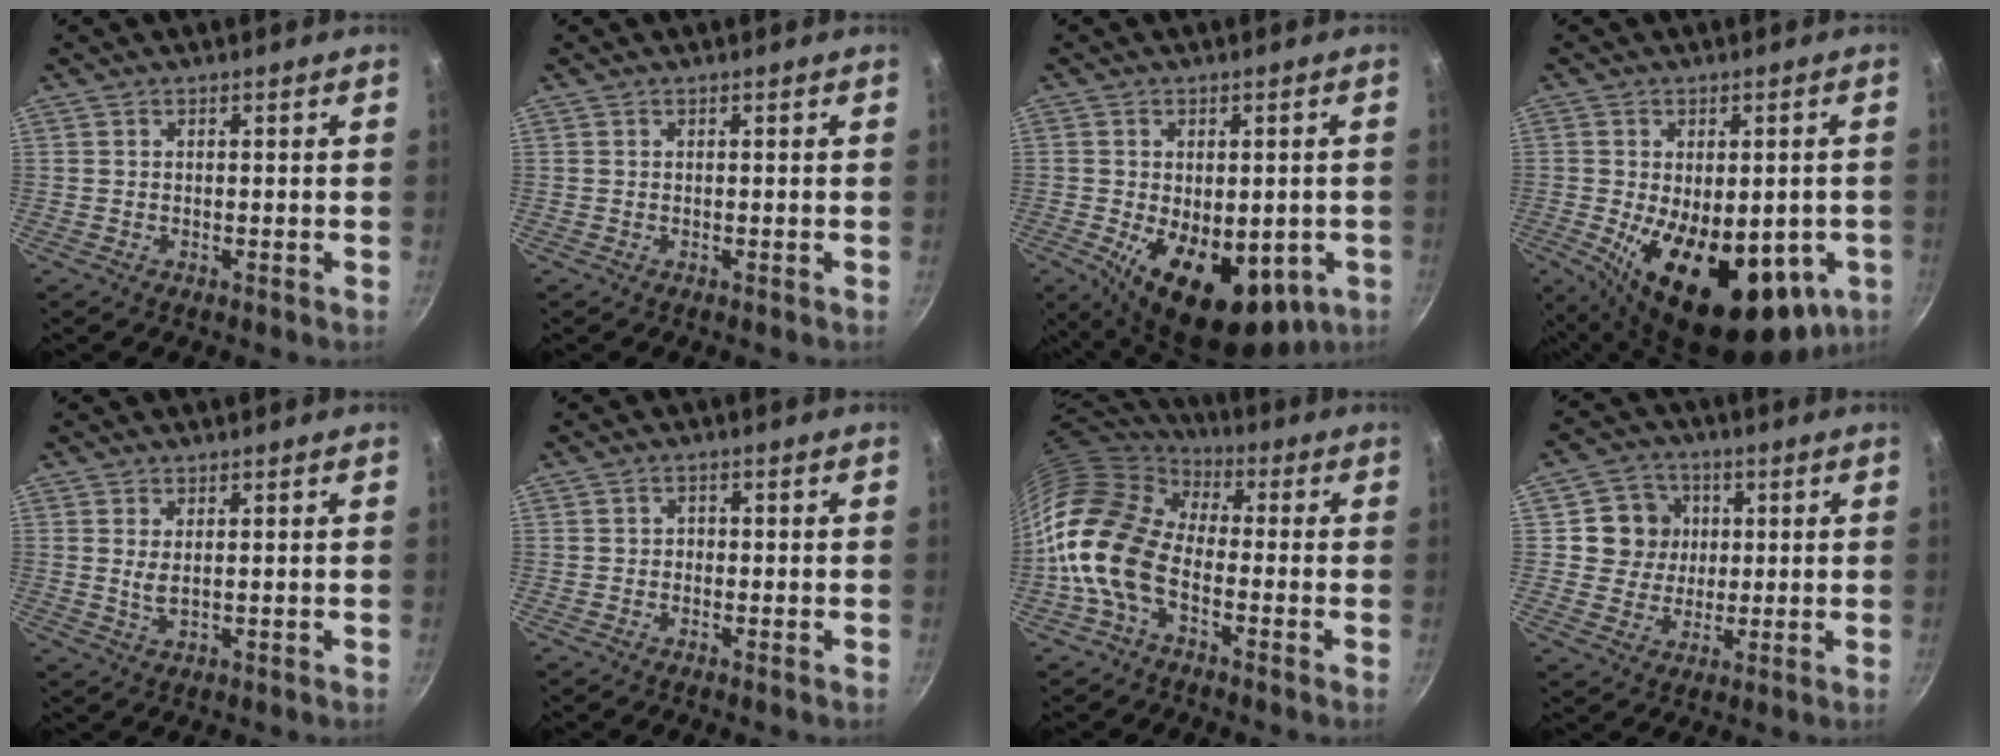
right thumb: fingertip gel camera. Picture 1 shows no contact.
{"total": 0.0}
{"total": 17.3, "force": [-4.9, 9.5, 13.6], "torque": [-0.171, -0.017, -0.050]}
{"total": 21.9, "force": [-5.6, 11.1, 18.0], "torque": [-0.231, -0.018, -0.058]}
{"total": 2.4, "force": [0.6, 1.0, 2.2], "torque": [-0.042, -0.008, 0.014]}
{"total": 1.2, "force": [-0.5, 1.1, 0.4], "torque": [-0.001, 0.002, -0.011]}
{"total": 15.8, "force": [-4.1, 9.9, 11.7], "torque": [-0.204, 0.037, -0.100]}
{"total": 8.5, "force": [1.6, 8.0, 2.4], "torque": [-0.004, 0.004, 0.022]}